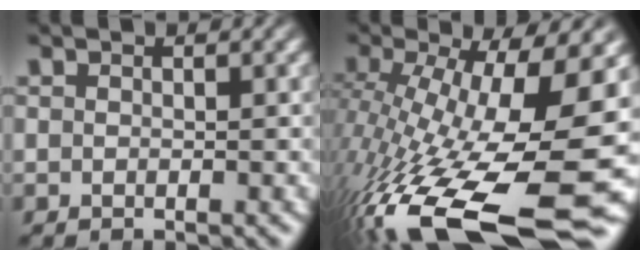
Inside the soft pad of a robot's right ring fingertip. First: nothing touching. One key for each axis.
{"total": 15.7, "fx": -6.3, "fy": 6.1, "fz": 13.0, "tx": -0.223, "ty": -0.056, "tz": -0.060}